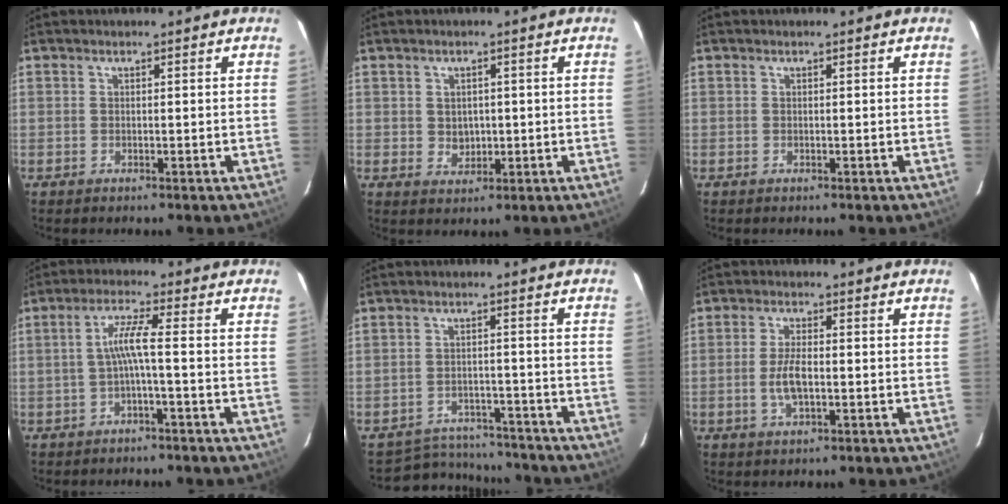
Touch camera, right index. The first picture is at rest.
{"total": 3.2, "force": [0.2, 2.9, 1.3], "torque": [-0.021, 0.004, 0.010]}
{"total": 0.0}
{"total": 4.3, "force": [-1.2, -0.5, 4.1], "torque": [-0.086, 0.006, -0.021]}
{"total": 10.3, "force": [-9.5, 3.7, 1.1], "torque": [-0.037, 0.021, -0.124]}
{"total": 4.9, "force": [-1.0, 1.8, 4.5], "torque": [-0.090, -0.001, -0.016]}